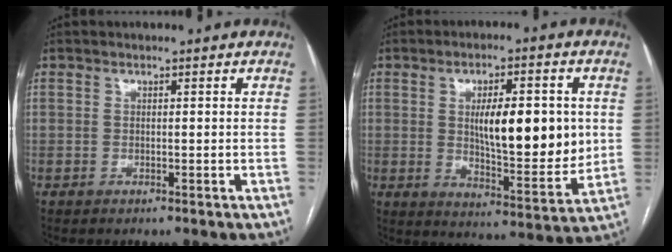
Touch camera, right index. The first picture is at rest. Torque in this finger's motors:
{"motor_torque": [0.85, -0.28, 0.36, 0.11]}